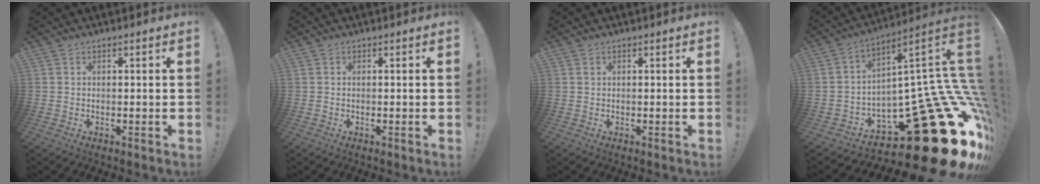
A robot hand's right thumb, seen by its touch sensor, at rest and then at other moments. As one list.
[{"total": 0.0}, {"total": 0.6, "force": [0.4, 0.4, 0.2], "torque": [-0.004, 0.001, 0.007]}, {"total": 30.8, "force": [-14.6, 10.7, 24.9], "torque": [-0.275, 0.019, -0.202]}]